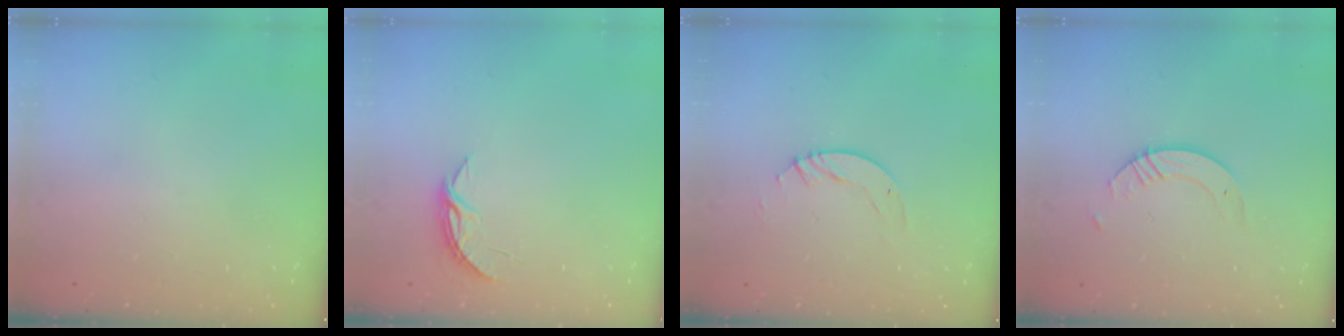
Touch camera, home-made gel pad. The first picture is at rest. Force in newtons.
{"total": 4.2, "press": 4.2, "slide": 0.3}
{"total": 3.0, "press": 3.0, "slide": 0.2}
{"total": 3.8, "press": 3.7, "slide": 0.4}